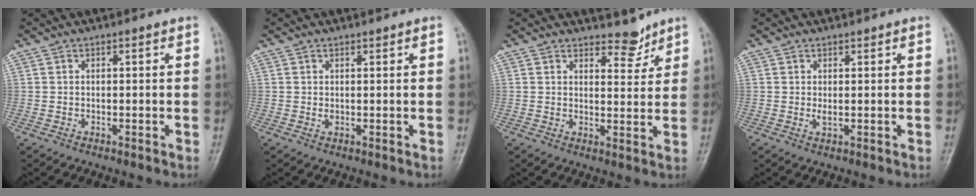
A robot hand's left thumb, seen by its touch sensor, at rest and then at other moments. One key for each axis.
{"total": 0.9, "fx": 0.6, "fy": 0.5, "fz": 0.6, "tx": -0.004, "ty": -0.004, "tz": 0.010}
{"total": 4.1, "fx": 3.6, "fy": 1.7, "fz": 0.9, "tx": 0.008, "ty": -0.030, "tz": 0.054}
{"total": 1.3, "fx": 0.5, "fy": 0.6, "fz": 1.0, "tx": -0.016, "ty": -0.005, "tz": 0.011}